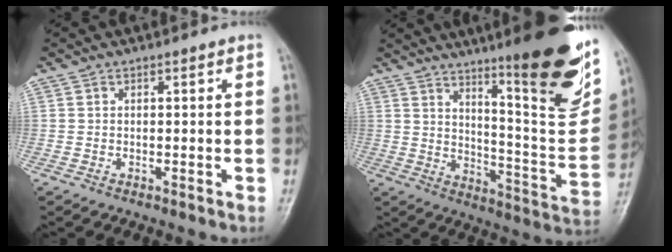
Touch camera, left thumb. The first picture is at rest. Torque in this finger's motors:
{"motor_torque": [2.96, 1.01, 1.33, -1.44, 0.36]}